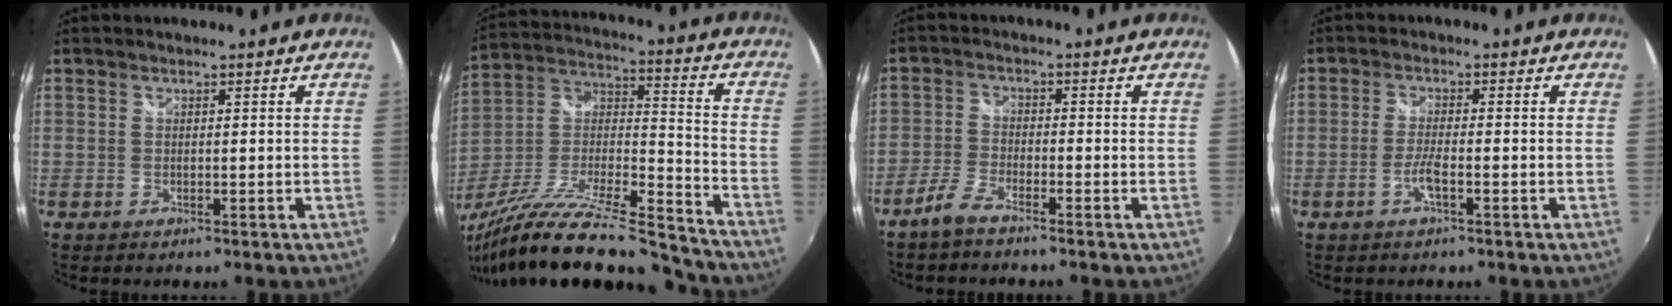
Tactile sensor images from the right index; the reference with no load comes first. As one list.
[{"total": 27.7, "force": [-23.3, 3.5, 14.6], "torque": [-0.257, -0.039, -0.381]}, {"total": 3.9, "force": [-3.3, 0.8, 1.9], "torque": [-0.057, 0.001, -0.071]}, {"total": 3.1, "force": [-1.4, 0.1, 2.7], "torque": [-0.060, -0.002, -0.031]}]